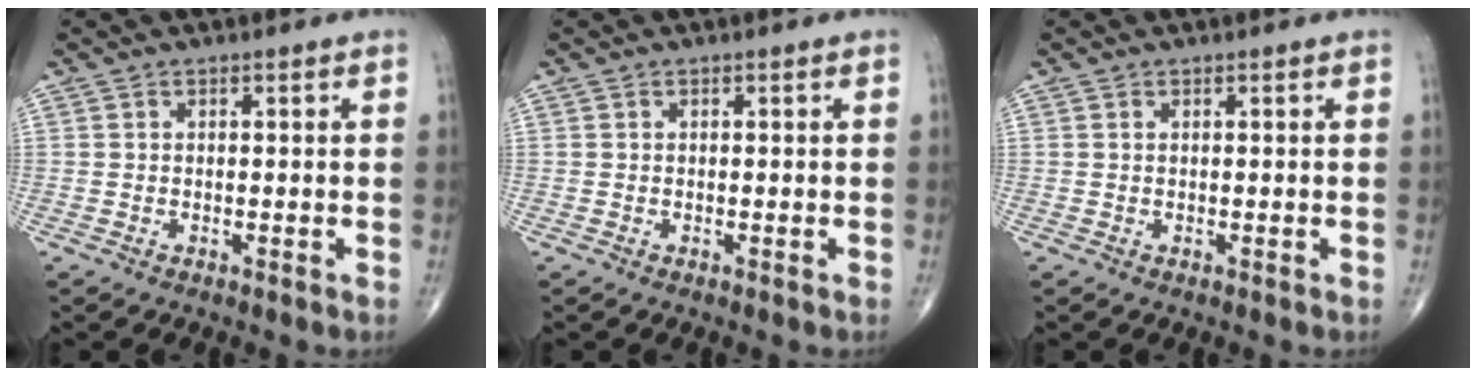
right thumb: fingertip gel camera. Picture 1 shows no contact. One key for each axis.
{"total": 0.0}
{"total": 0.0}